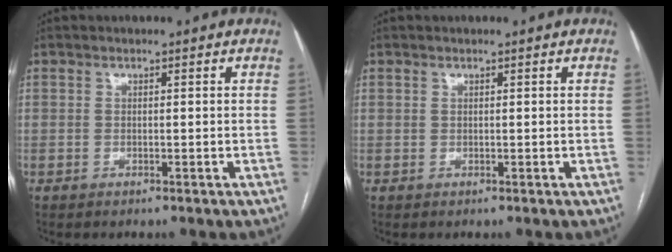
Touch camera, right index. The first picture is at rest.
{"total": 0.0}